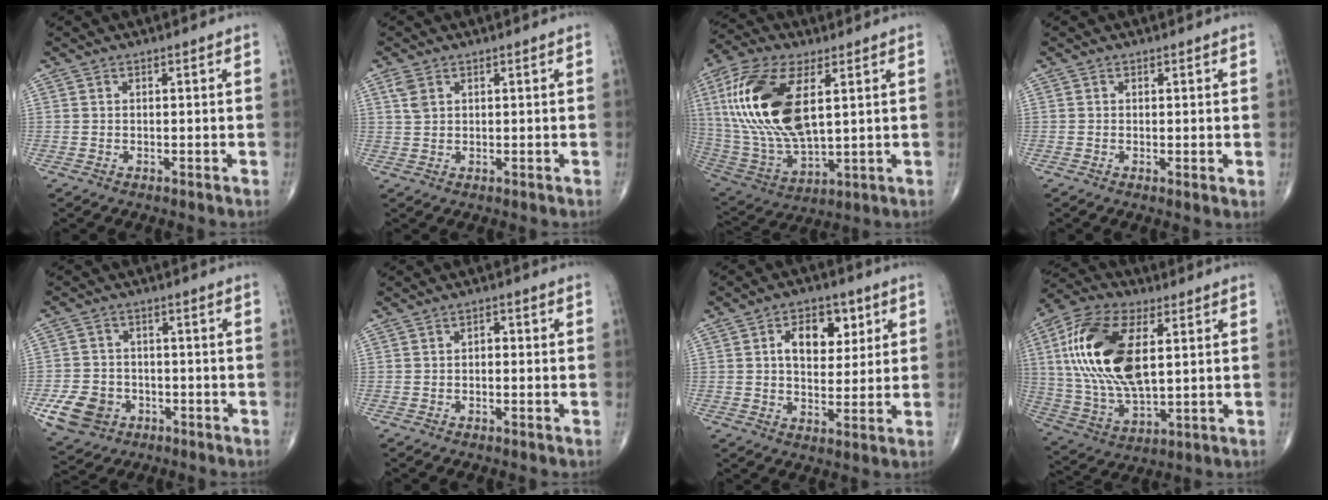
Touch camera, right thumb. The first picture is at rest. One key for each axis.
{"total": 2.4, "fx": 1.2, "fy": 1.4, "fz": 1.6, "tx": -0.036, "ty": 0.006, "tz": 0.030}
{"total": 22.3, "fx": 5.3, "fy": 10.5, "fz": 18.9, "tx": -0.403, "ty": -0.021, "tz": 0.102}
{"total": 1.1, "fx": 0.1, "fy": 0.2, "fz": 1.1, "tx": -0.021, "ty": -0.006, "tz": 0.000}
{"total": 8.6, "fx": -3.4, "fy": 7.0, "fz": 3.6, "tx": -0.053, "ty": 0.016, "tz": -0.053}
{"total": 1.4, "fx": -0.1, "fy": 0.9, "fz": 1.1, "tx": -0.010, "ty": 0.006, "tz": -0.006}
{"total": 9.8, "fx": 3.2, "fy": 6.1, "fz": 6.9, "tx": -0.067, "ty": -0.009, "tz": 0.048}
{"total": 21.3, "fx": 4.5, "fy": 10.4, "fz": 18.0, "tx": -0.368, "ty": -0.008, "tz": 0.081}